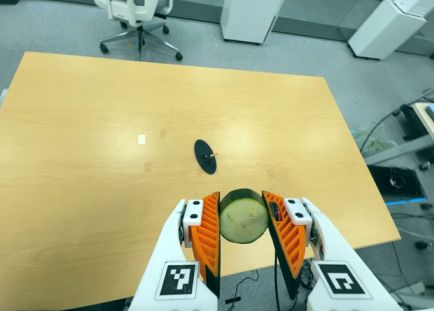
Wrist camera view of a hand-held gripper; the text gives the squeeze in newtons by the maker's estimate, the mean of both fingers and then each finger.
{"total": 12.4, "left": 10.7, "right": 14.0}